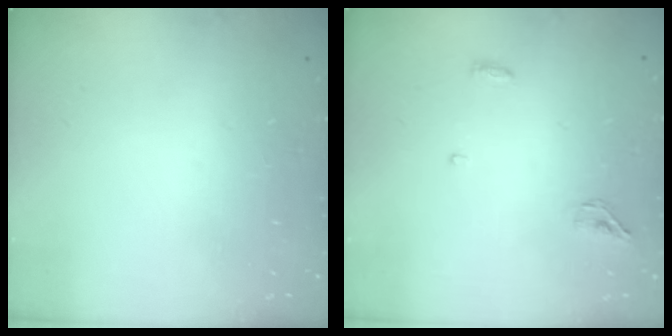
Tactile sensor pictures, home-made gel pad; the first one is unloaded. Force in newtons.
{"total": 3.8, "press": 3.5, "slide": 1.4}